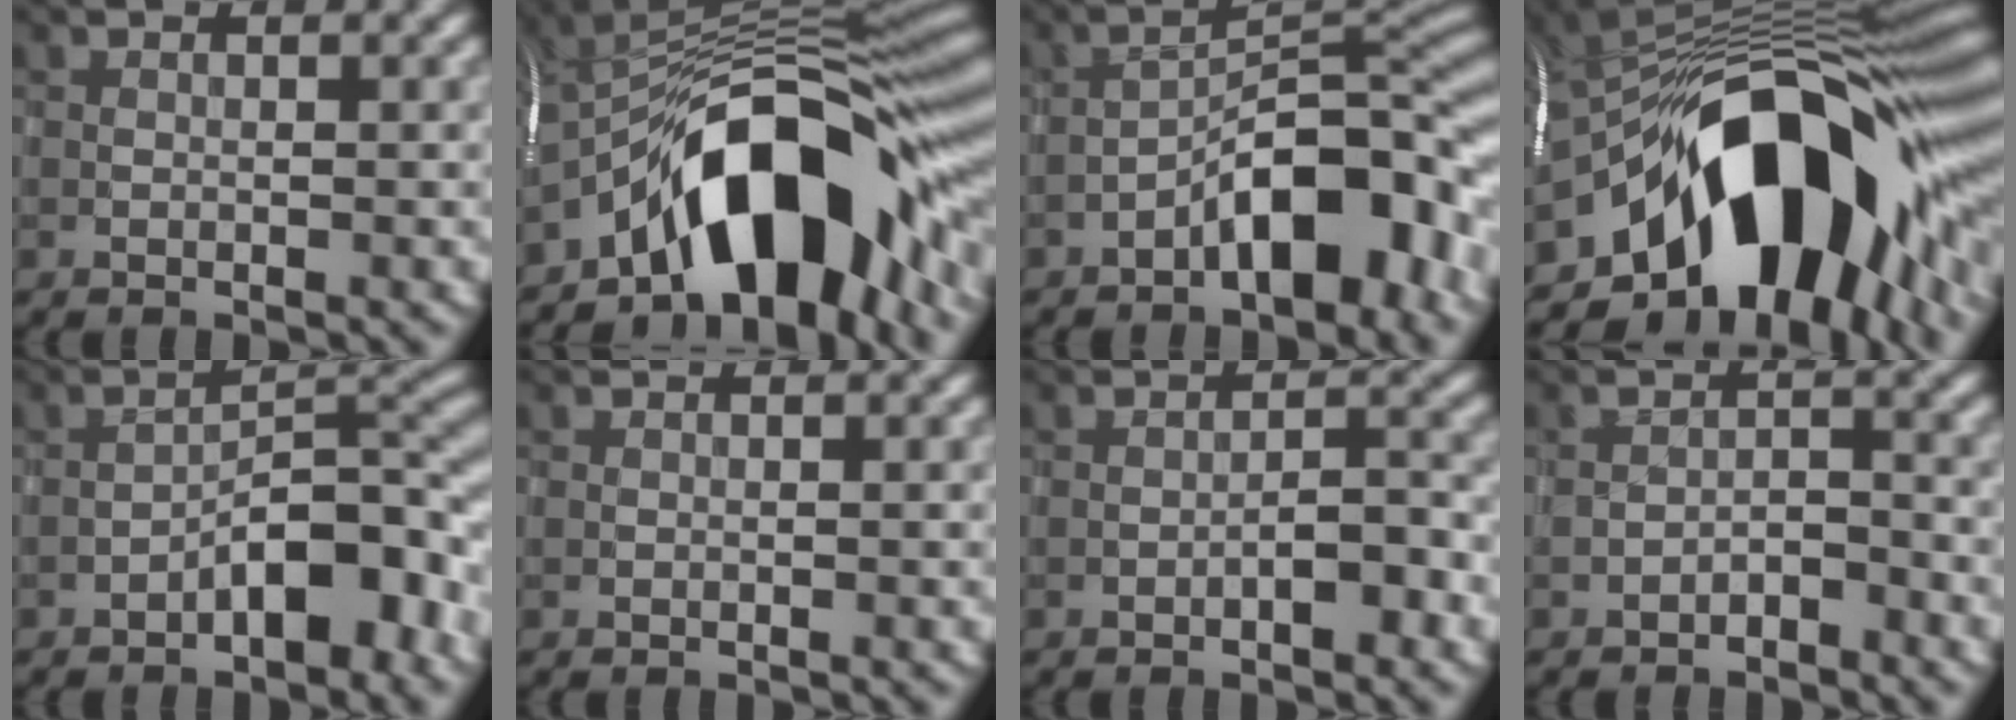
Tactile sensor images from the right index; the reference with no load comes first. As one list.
[{"total": 13.6, "force": [-6.3, 6.2, 10.4], "torque": [-0.134, 0.022, -0.115]}, {"total": 8.4, "force": [-4.3, 3.2, 6.5], "torque": [-0.080, 0.031, -0.076]}, {"total": 16.3, "force": [-5.7, 8.5, 12.7], "torque": [-0.173, 0.026, -0.108]}, {"total": 6.2, "force": [-3.1, 2.3, 4.8], "torque": [-0.060, 0.026, -0.052]}, {"total": 0.0}, {"total": 2.0, "force": [-1.0, 0.5, 1.6], "torque": [-0.023, 0.009, -0.018]}, {"total": 1.3, "force": [-1.2, 0.3, 0.4], "torque": [-0.003, 0.008, -0.023]}]